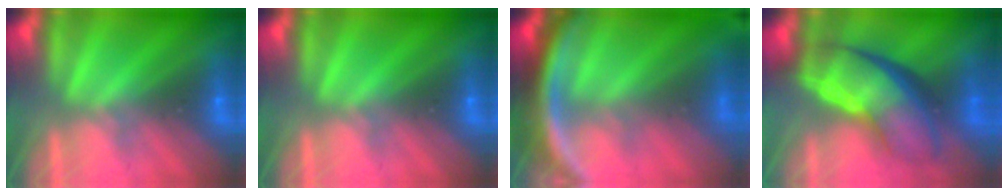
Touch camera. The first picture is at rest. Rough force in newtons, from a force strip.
{"total": 0.0}
{"total": 7.6}
{"total": 7.9}